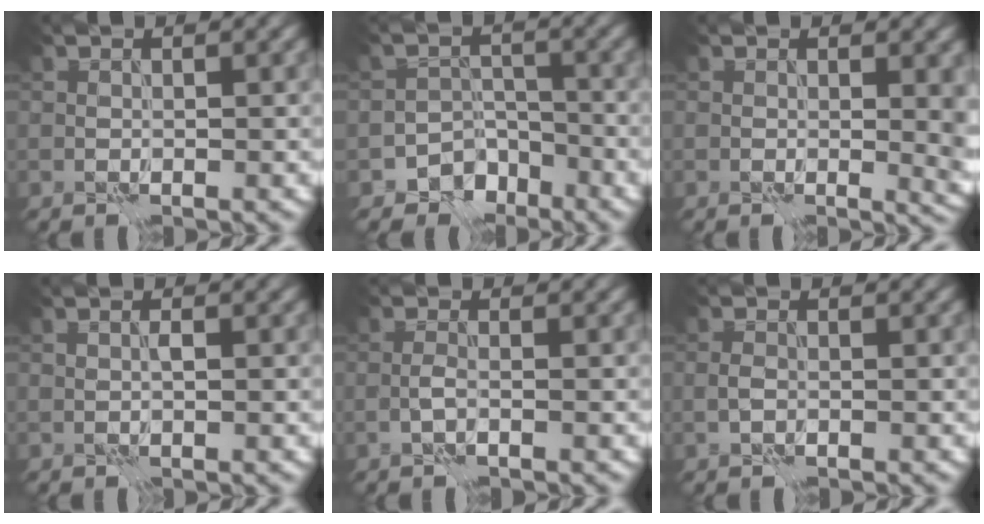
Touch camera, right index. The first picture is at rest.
{"total": 3.8, "force": [-2.9, 2.4, 0.6], "torque": [0.005, 0.004, -0.047]}
{"total": 4.1, "force": [-0.1, 1.6, 3.8], "torque": [-0.036, -0.009, 0.003]}
{"total": 0.5, "force": [0.1, -0.5, 0.0], "torque": [-0.002, 0.001, 0.006]}
{"total": 1.0, "force": [-0.6, -0.2, 0.8], "torque": [-0.020, 0.004, -0.014]}
{"total": 1.0, "force": [-0.6, 0.3, 0.7], "torque": [-0.017, 0.002, -0.014]}